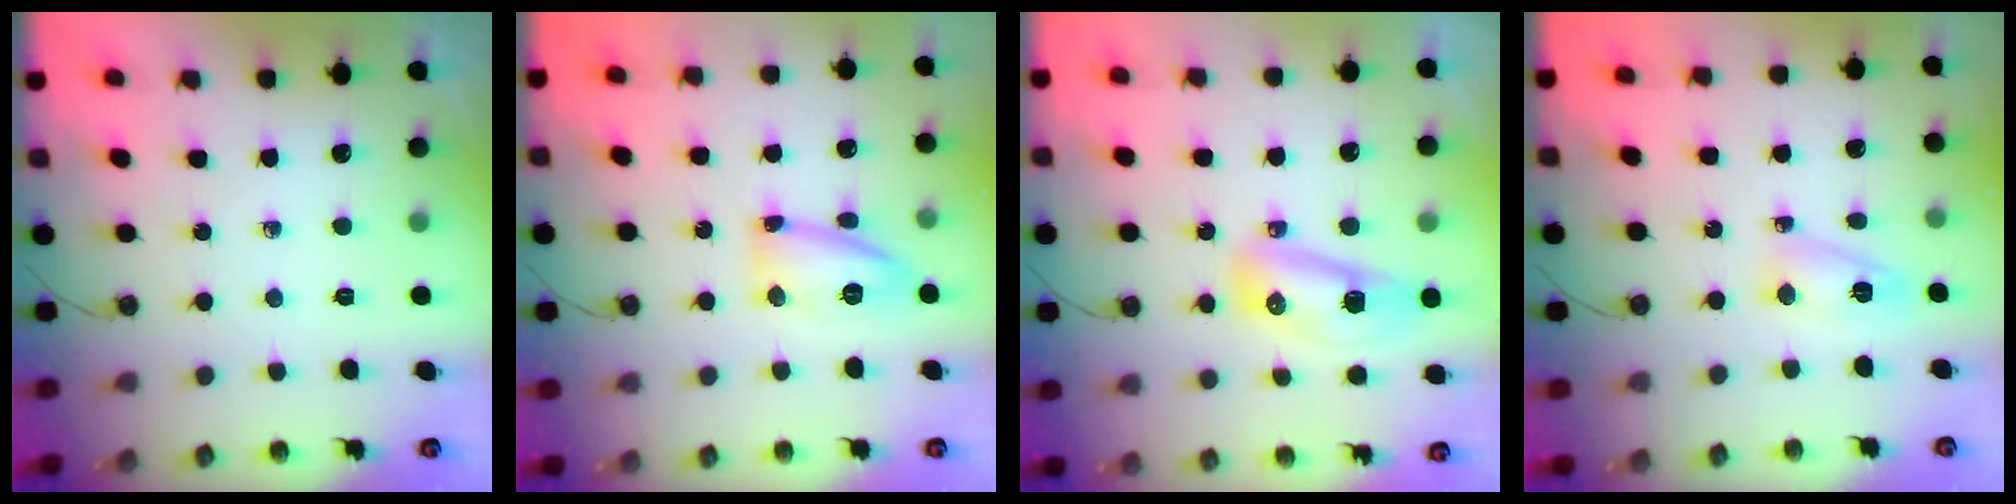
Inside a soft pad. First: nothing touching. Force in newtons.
{"total": 11.6, "press": 11.3, "slide": 2.4}
{"total": 10.6, "press": 10.4, "slide": 1.8}
{"total": 6.2, "press": 6.1, "slide": 0.6}